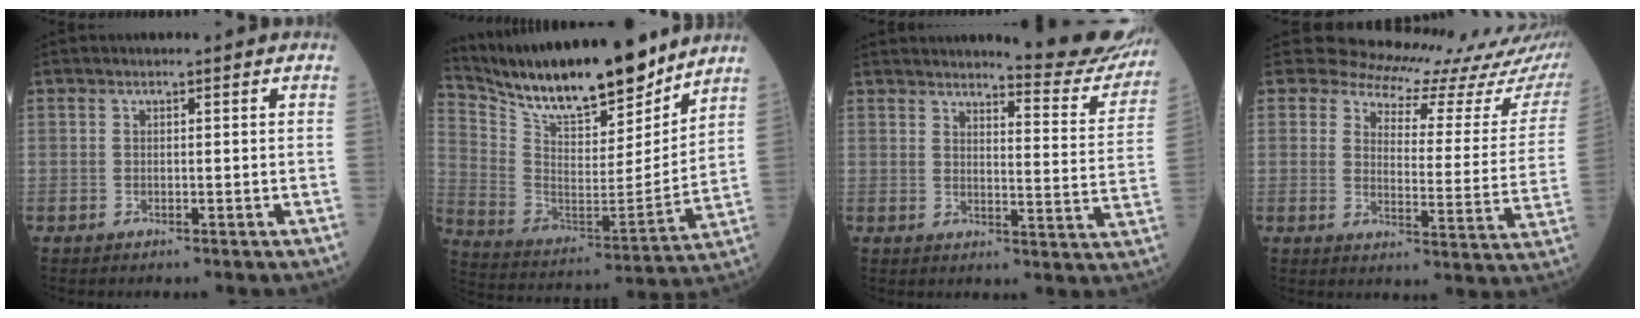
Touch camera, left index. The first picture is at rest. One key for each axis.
{"total": 21.3, "fx": 18.6, "fy": 3.9, "fz": 9.6, "tx": -0.182, "ty": -0.012, "tz": 0.316}
{"total": 14.0, "fx": 13.4, "fy": 0.9, "fz": 4.1, "tx": -0.040, "ty": -0.071, "tz": 0.146}
{"total": 16.9, "fx": 16.0, "fy": 4.2, "fz": 3.8, "tx": -0.032, "ty": -0.078, "tz": 0.157}